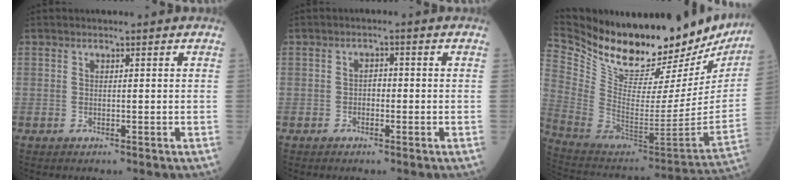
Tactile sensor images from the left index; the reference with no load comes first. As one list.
[{"total": 1.5, "force": [-0.6, 0.9, 1.0], "torque": [-0.008, 0.002, -0.014]}, {"total": 34.9, "force": [28.9, 10.3, 16.7], "torque": [-0.310, -0.069, 0.420]}]